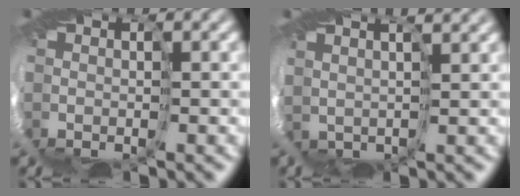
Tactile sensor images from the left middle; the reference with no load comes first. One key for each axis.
{"total": 4.7, "fx": 3.7, "fy": 1.6, "fz": 2.3, "tx": -0.038, "ty": 0.035, "tz": 0.046}